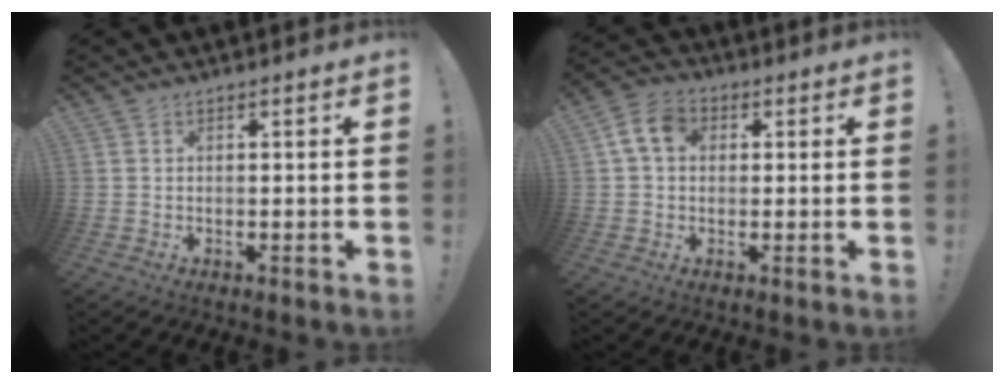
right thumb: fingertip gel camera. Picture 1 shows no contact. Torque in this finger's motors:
{"motor_torque": [0.86, 0.82, 0.62, 0.16, -0.01]}